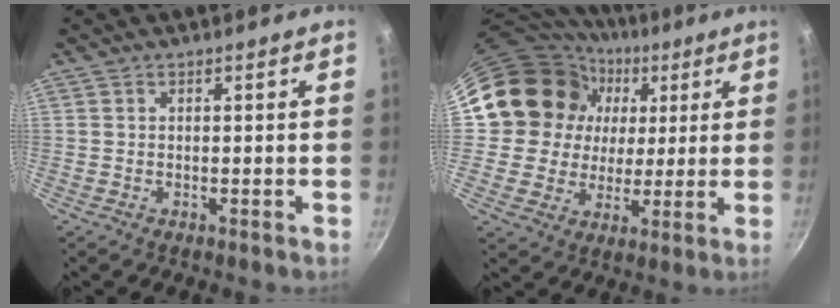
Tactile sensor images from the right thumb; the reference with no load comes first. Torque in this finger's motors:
{"motor_torque": [1.51, 1.78, 0.52, -0.46, 0.22]}